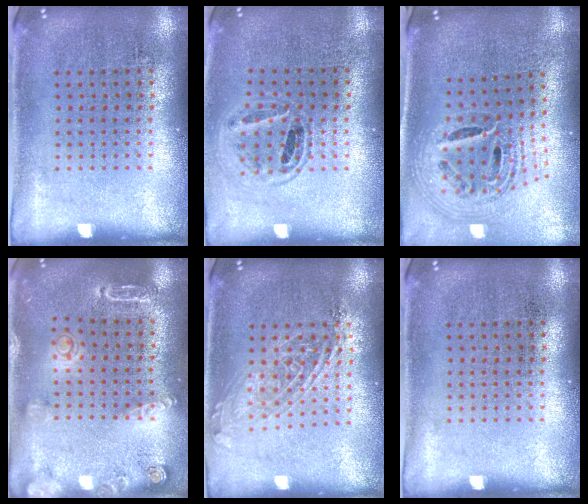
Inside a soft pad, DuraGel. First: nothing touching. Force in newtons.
{"total": 0.9, "press": 0.9, "slide": 0.1}
{"total": 1.9, "press": 1.4, "slide": 1.2}
{"total": 1.8, "press": 1.8, "slide": 0.1}
{"total": 1.5, "press": 1.2, "slide": 0.9}
{"total": 0.0}